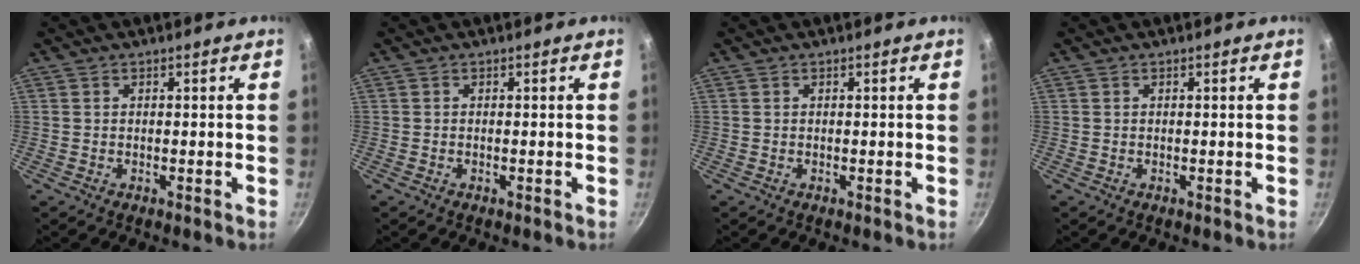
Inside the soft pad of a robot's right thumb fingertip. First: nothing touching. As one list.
[{"total": 0.0}, {"total": 0.0}, {"total": 0.0}]